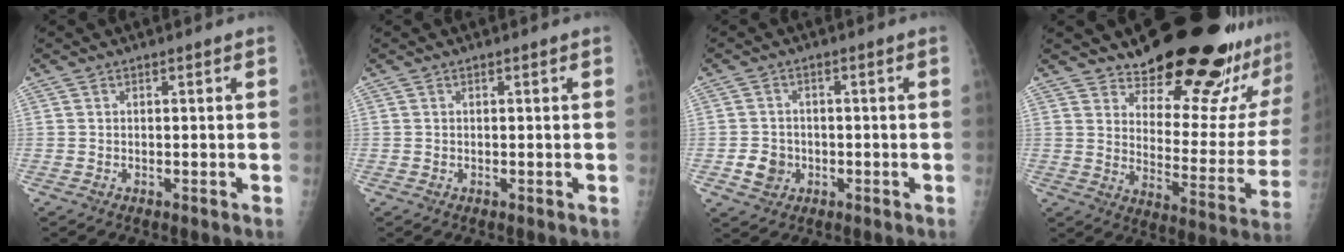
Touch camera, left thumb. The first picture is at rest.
{"total": 0.0}
{"total": 4.4, "force": [-1.2, 3.9, 1.6], "torque": [-0.010, 0.007, -0.017]}
{"total": 23.5, "force": [19.3, 6.3, 11.8], "torque": [-0.121, -0.152, 0.257]}